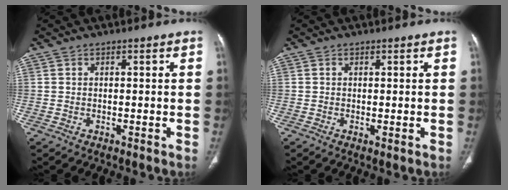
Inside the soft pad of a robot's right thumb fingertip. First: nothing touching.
{"total": 0.7, "force": [0.0, 0.2, 0.6], "torque": [-0.017, -0.005, 0.001]}